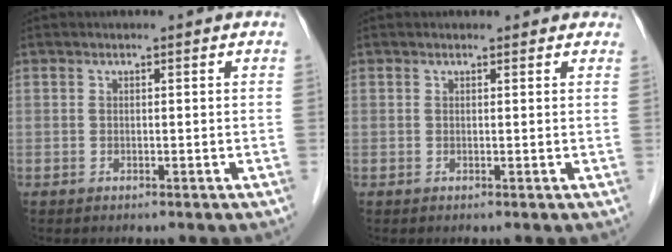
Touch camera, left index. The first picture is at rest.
{"total": 2.2, "force": [1.9, 1.0, 0.4], "torque": [-0.003, 0.008, 0.012]}